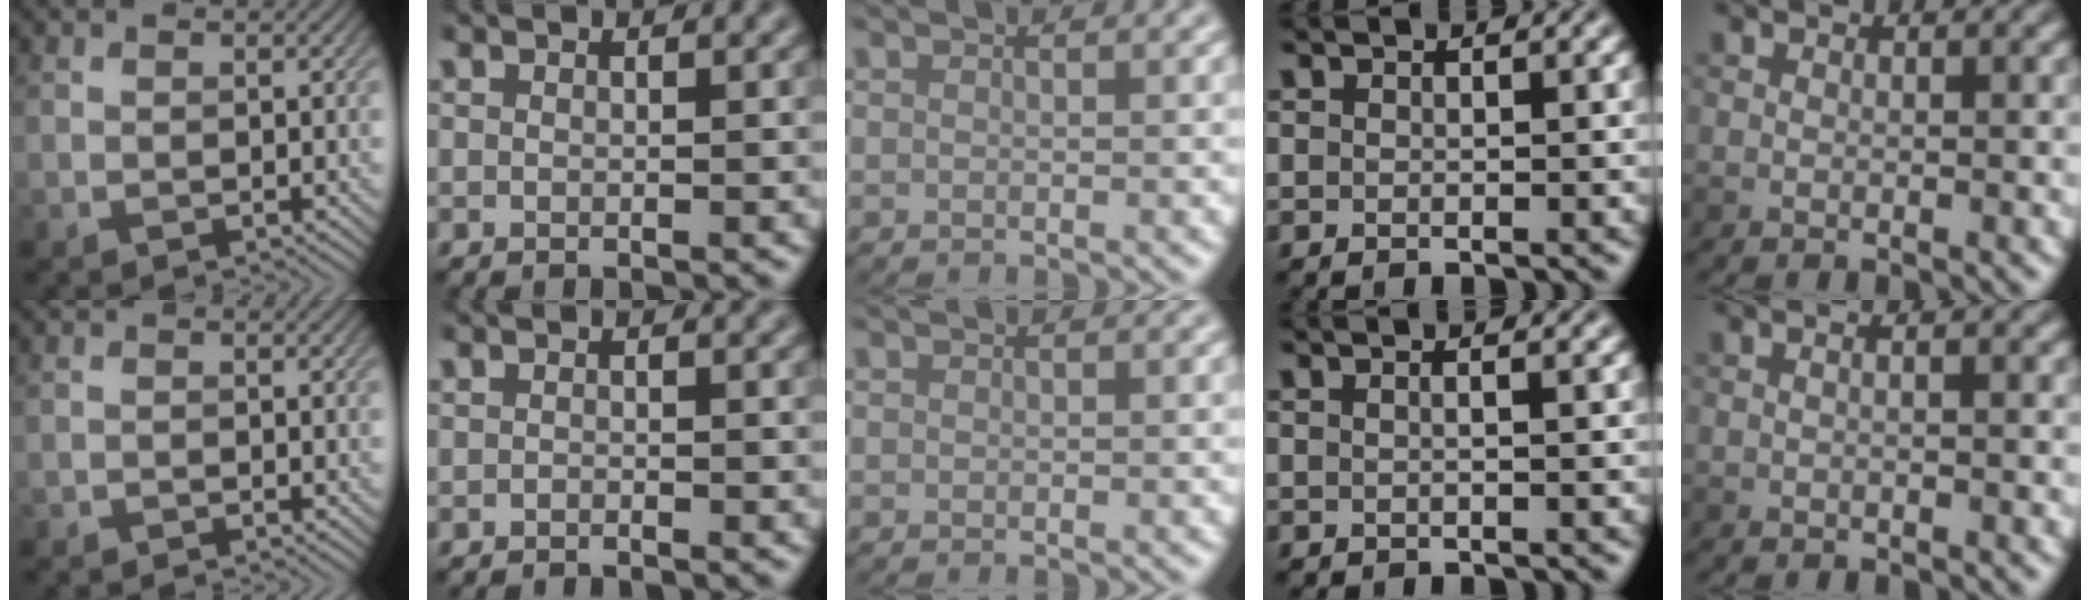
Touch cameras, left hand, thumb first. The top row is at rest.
{"thumb": {"total": 0.6, "force": [-0.6, -0.1, -0.1], "torque": [0.002, 0.000, -0.015]}, "index": {"total": 1.2, "force": [-1.1, -0.3, -0.2], "torque": [0.008, 0.001, -0.016]}, "ring": {"total": 1.9, "force": [0.6, 1.0, 1.5], "torque": [-0.007, 0.007, -0.022]}, "little": {"total": 0.8, "force": [0.1, 0.2, 0.8], "torque": [-0.008, -0.005, -0.006]}}